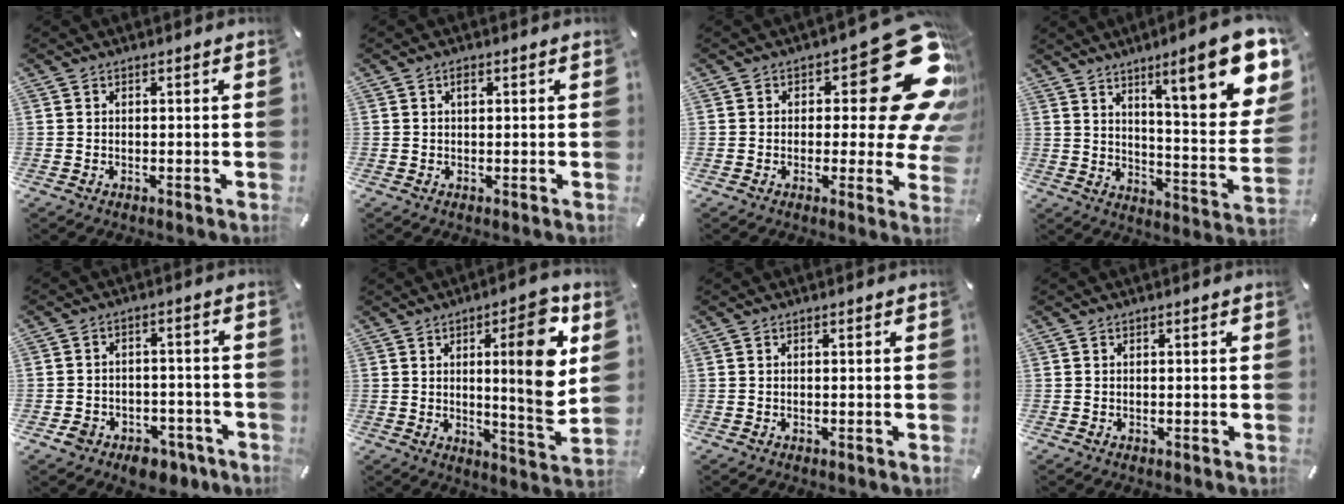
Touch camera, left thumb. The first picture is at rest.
{"total": 1.3, "force": [0.5, 0.6, 1.0], "torque": [-0.014, 0.000, 0.006]}
{"total": 25.6, "force": [9.3, 11.2, 21.0], "torque": [-0.251, -0.064, 0.164]}
{"total": 19.5, "force": [11.2, 4.9, 15.2], "torque": [-0.212, -0.078, 0.171]}
{"total": 6.4, "force": [-3.8, 4.6, 2.3], "torque": [-0.021, 0.029, -0.064]}
{"total": 16.6, "force": [4.4, 3.3, 15.6], "torque": [-0.206, -0.028, 0.054]}
{"total": 0.0}
{"total": 0.0}